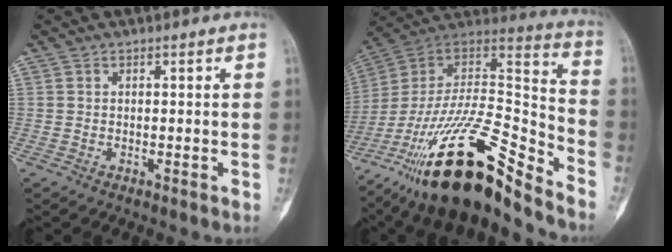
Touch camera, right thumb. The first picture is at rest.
{"total": 28.1, "force": [-19.2, 7.4, 19.1], "torque": [-0.322, 0.084, -0.330]}